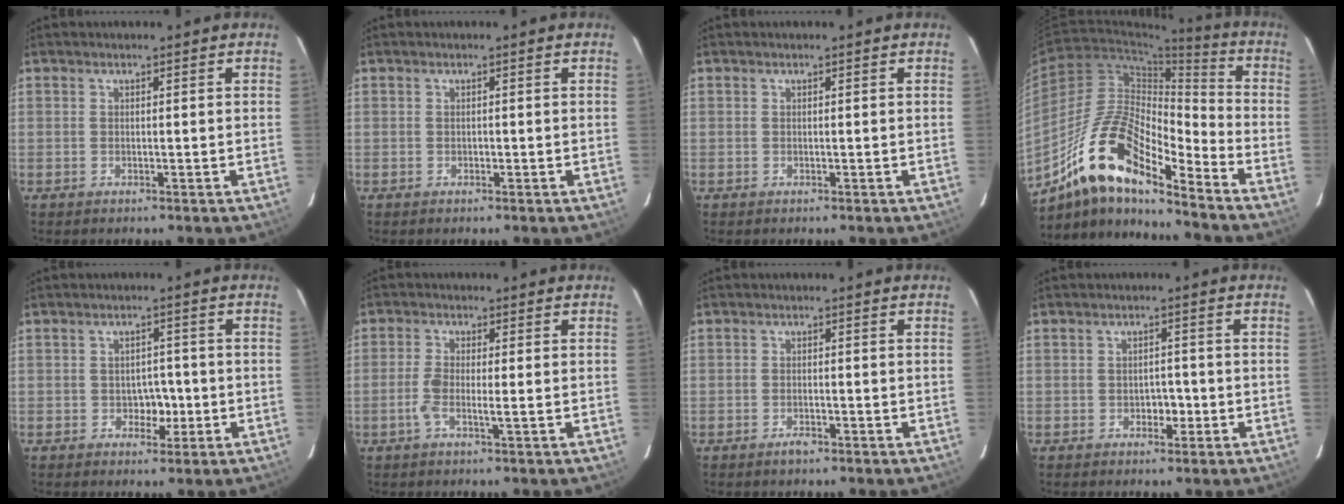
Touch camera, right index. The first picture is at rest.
{"total": 0.0}
{"total": 0.0}
{"total": 15.3, "force": [-10.8, 3.9, 10.1], "torque": [-0.188, 0.025, -0.191]}
{"total": 3.2, "force": [-0.9, 2.2, 2.1], "torque": [-0.022, 0.006, -0.011]}
{"total": 3.3, "force": [-0.7, 0.4, 3.2], "torque": [-0.068, 0.001, -0.016]}
{"total": 1.4, "force": [-1.0, 0.4, 0.9], "torque": [-0.019, -0.001, -0.015]}
{"total": 2.1, "force": [-0.9, 1.3, 1.4], "torque": [-0.015, 0.006, -0.011]}